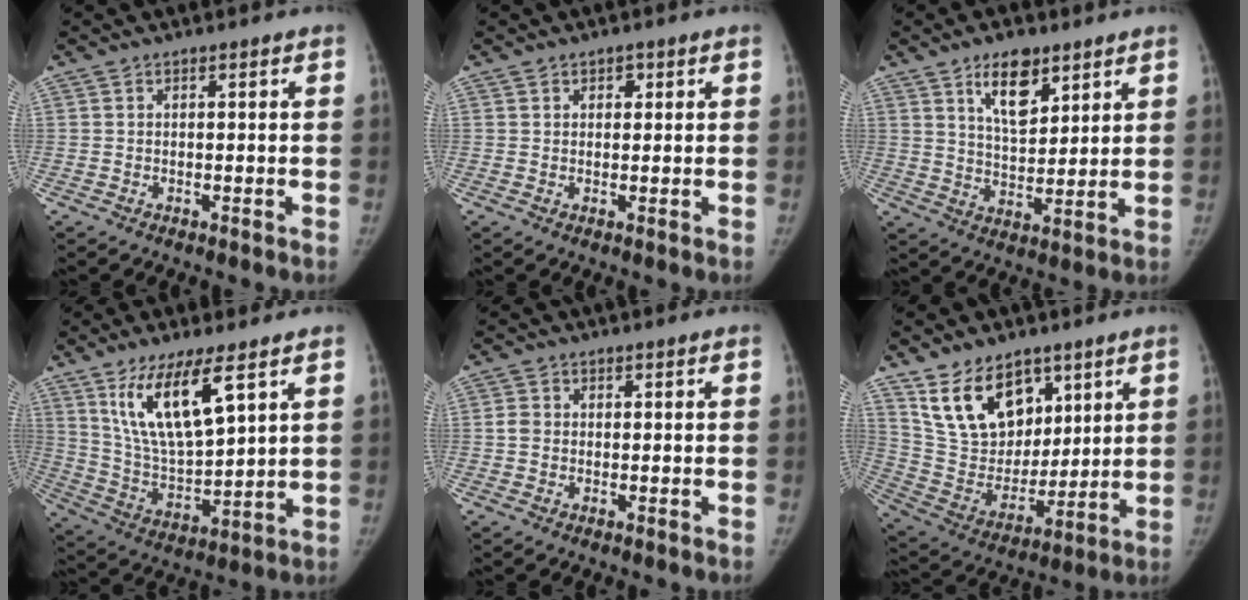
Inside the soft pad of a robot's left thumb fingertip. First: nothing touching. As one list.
[{"total": 1.7, "force": [0.8, 1.3, 0.7], "torque": [0.004, -0.002, 0.008]}, {"total": 9.6, "force": [5.7, 4.6, 6.2], "torque": [-0.079, -0.039, 0.100]}, {"total": 15.2, "force": [7.9, 4.8, 12.0], "torque": [-0.208, -0.041, 0.161]}, {"total": 2.0, "force": [-0.1, 1.7, 0.9], "torque": [-0.010, 0.006, -0.004]}, {"total": 17.4, "force": [10.1, 10.9, 9.0], "torque": [-0.113, -0.050, 0.203]}]